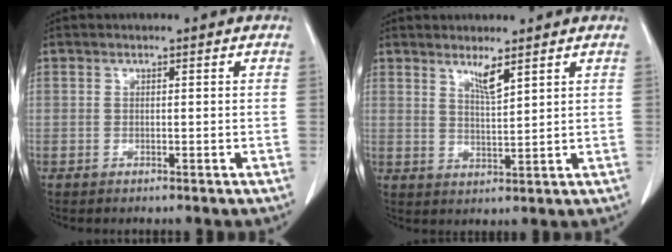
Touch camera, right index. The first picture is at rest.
{"total": 3.3, "force": [2.4, -0.1, 2.3], "torque": [-0.045, -0.013, 0.047]}